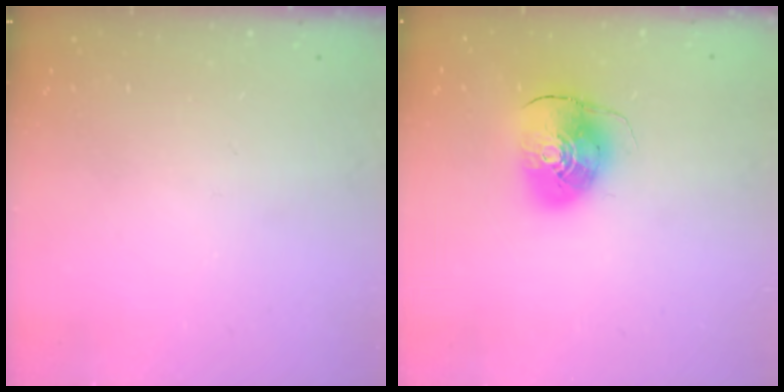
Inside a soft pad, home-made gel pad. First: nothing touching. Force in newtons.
{"total": 9.9, "press": 9.8, "slide": 1.6}